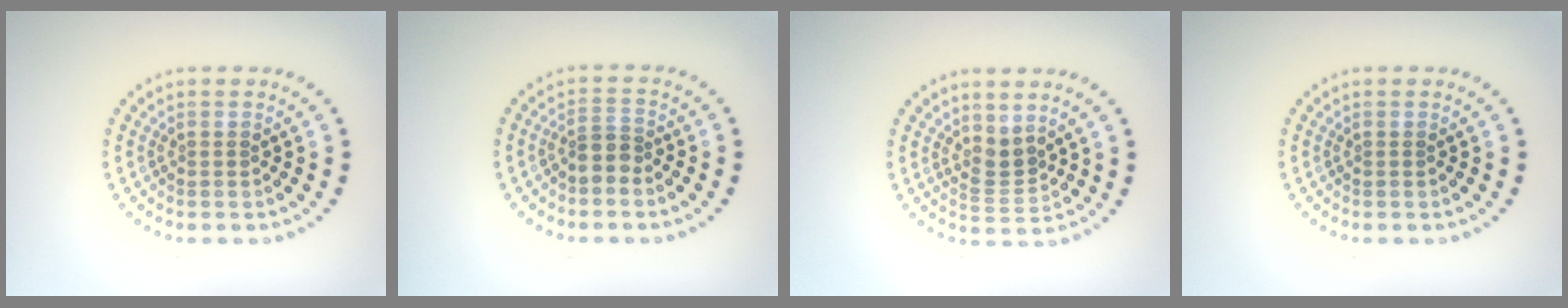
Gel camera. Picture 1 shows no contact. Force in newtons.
{"total": 2.1, "press": 1.7, "slide": 1.3}
{"total": 2.3, "press": 1.6, "slide": 1.6}
{"total": 0.0}